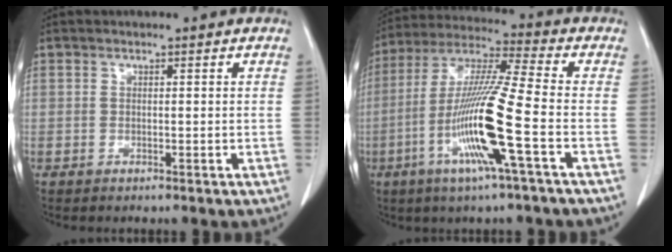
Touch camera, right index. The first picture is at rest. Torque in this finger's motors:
{"motor_torque": [2.09, -0.05, 1.05, 0.17]}